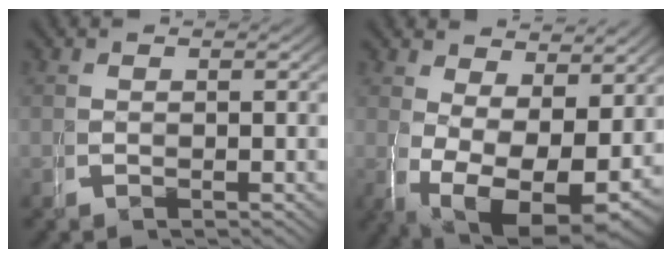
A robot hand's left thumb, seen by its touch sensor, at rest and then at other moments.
{"total": 9.5, "force": [-2.1, 6.3, 6.8], "torque": [-0.138, -0.075, 0.005]}